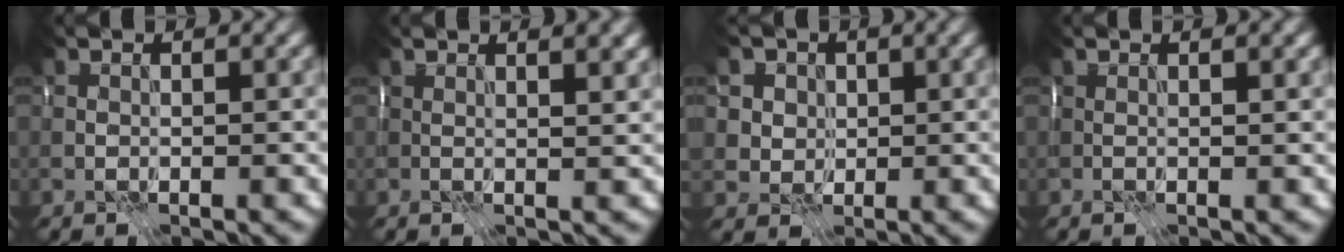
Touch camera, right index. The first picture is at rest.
{"total": 4.0, "force": [2.1, 1.3, 3.1], "torque": [-0.024, 0.016, 0.013]}
{"total": 5.1, "force": [2.3, 4.2, 1.9], "torque": [-0.039, 0.004, 0.033]}
{"total": 1.4, "force": [0.7, 0.2, 1.2], "torque": [-0.009, -0.001, 0.004]}